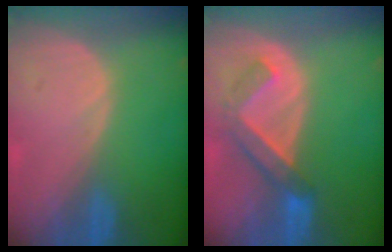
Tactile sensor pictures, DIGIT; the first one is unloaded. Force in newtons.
{"total": 5.3, "press": 5.3, "slide": 0.2}